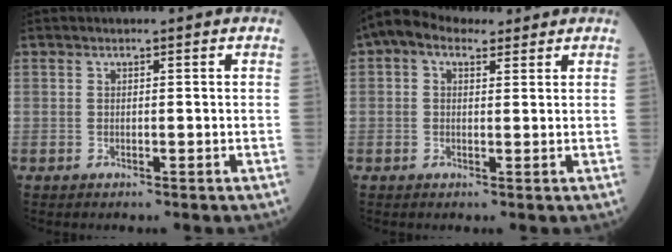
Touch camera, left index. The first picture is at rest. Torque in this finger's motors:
{"motor_torque": [1.07, -1.08, 0.40, 0.08]}